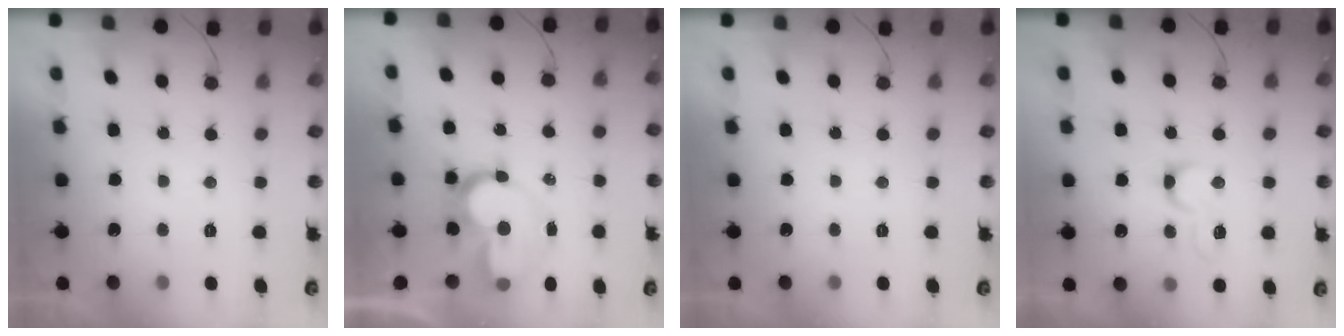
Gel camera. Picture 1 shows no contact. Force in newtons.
{"total": 11.3, "press": 11.3, "slide": 1.1}
{"total": 0.0}
{"total": 4.9, "press": 4.9, "slide": 0.8}